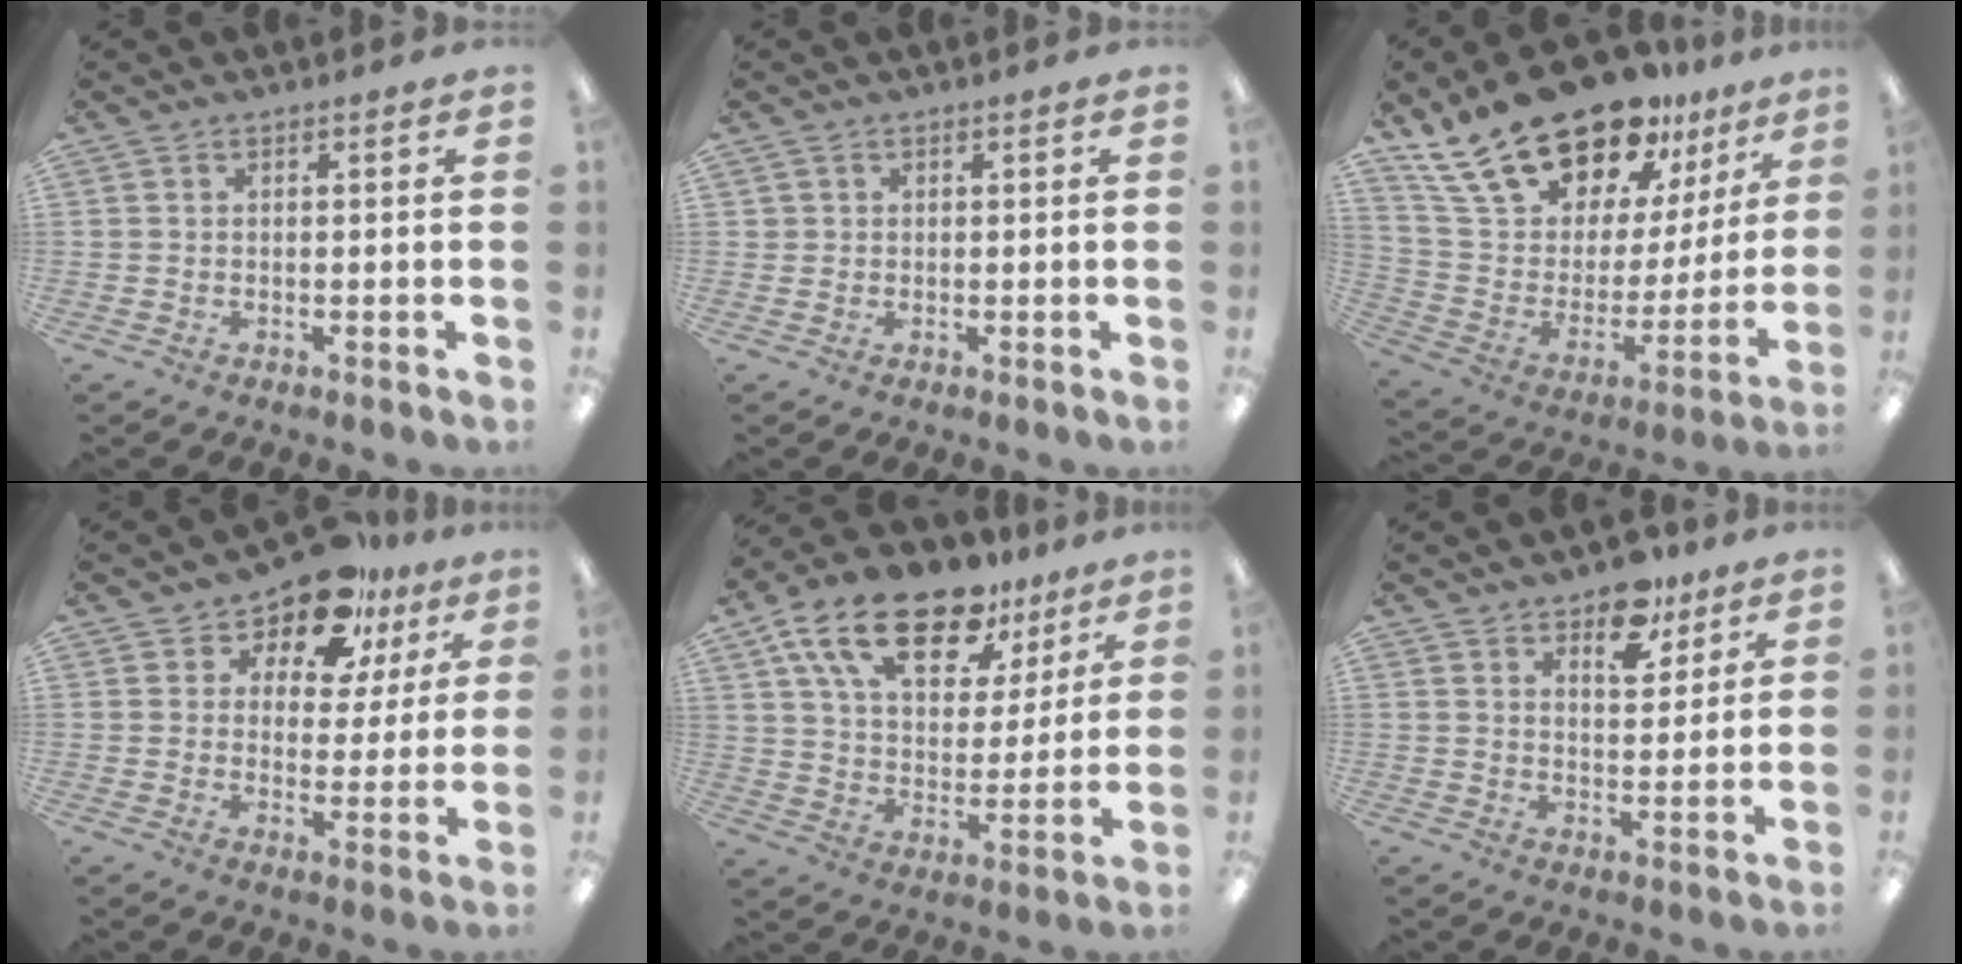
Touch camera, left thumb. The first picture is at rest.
{"total": 1.1, "force": [0.4, 1.0, 0.0], "torque": [-0.002, 0.004, 0.007]}
{"total": 23.8, "force": [19.1, 10.5, 9.6], "torque": [-0.181, -0.131, 0.349]}
{"total": 12.3, "force": [9.6, 5.8, 4.9], "torque": [-0.087, -0.062, 0.173]}
{"total": 20.0, "force": [13.1, 10.0, 11.4], "torque": [-0.194, -0.066, 0.229]}
{"total": 9.2, "force": [6.6, 4.7, 4.3], "torque": [-0.039, -0.037, 0.110]}